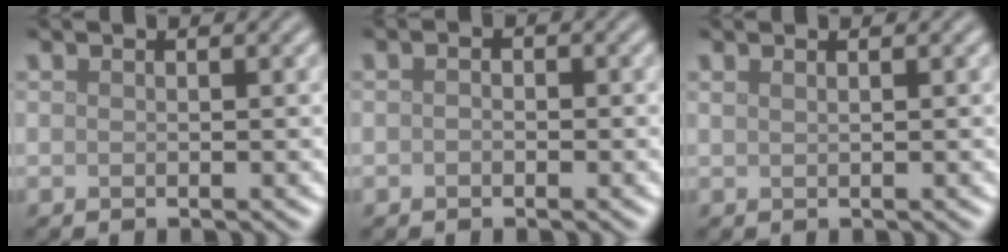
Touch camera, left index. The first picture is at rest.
{"total": 0.9, "force": [-0.1, 0.7, 0.6], "torque": [-0.012, -0.002, -0.006]}
{"total": 0.7, "force": [0.5, 0.3, 0.4], "torque": [-0.005, 0.000, 0.005]}